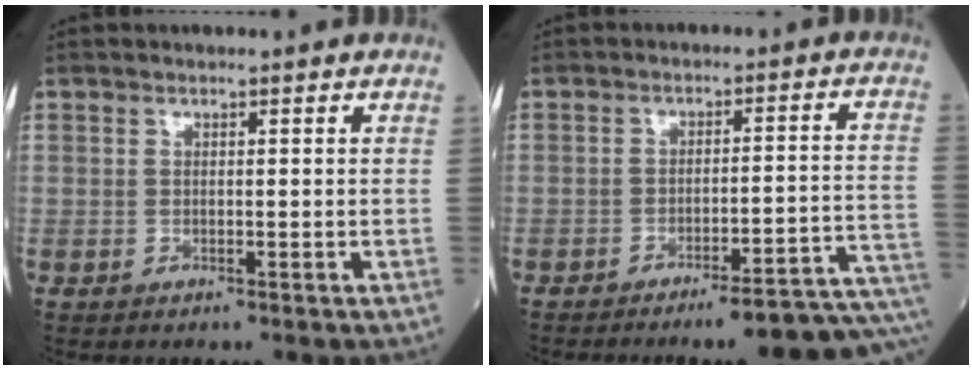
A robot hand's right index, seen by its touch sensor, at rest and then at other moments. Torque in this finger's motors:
{"motor_torque": [0.52, -1.46, 0.72, 0.09]}